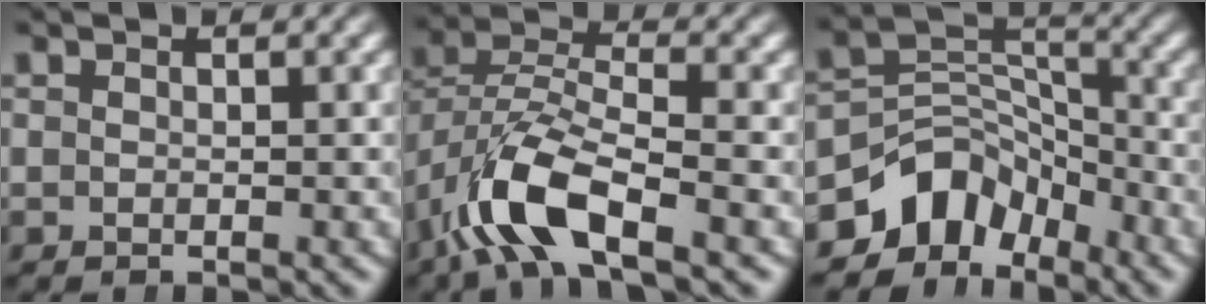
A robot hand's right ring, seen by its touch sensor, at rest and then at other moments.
{"total": 5.7, "force": [-2.0, 3.1, 4.4], "torque": [-0.109, -0.023, -0.025]}
{"total": 9.7, "force": [-4.2, 7.3, 4.7], "torque": [-0.069, -0.018, -0.072]}